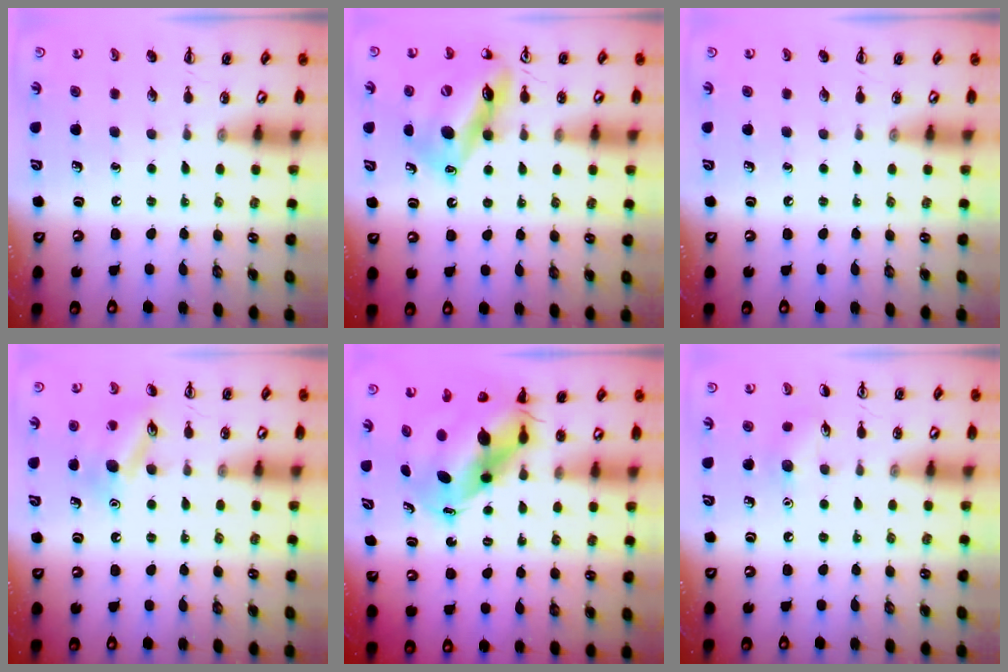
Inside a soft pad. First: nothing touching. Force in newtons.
{"total": 15.3, "press": 15.0, "slide": 2.8}
{"total": 0.0}
{"total": 12.1, "press": 12.1, "slide": 1.0}
{"total": 7.2, "press": 7.0, "slide": 1.7}
{"total": 6.2, "press": 6.0, "slide": 1.7}